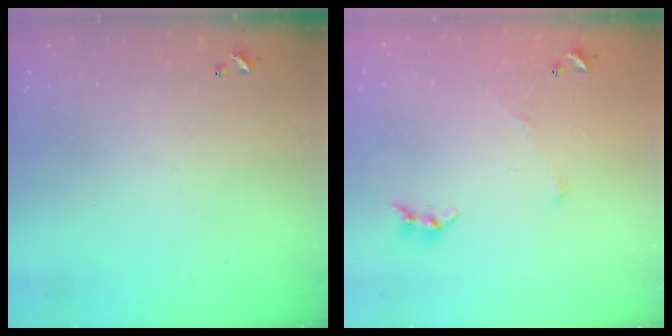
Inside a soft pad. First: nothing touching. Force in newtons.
{"total": 5.2, "press": 5.1, "slide": 0.6}